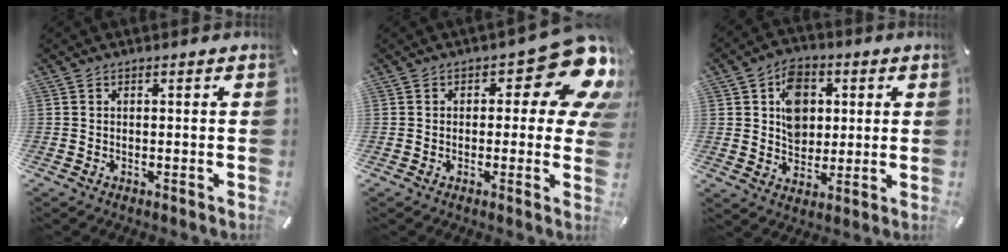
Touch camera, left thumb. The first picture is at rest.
{"total": 14.3, "force": [6.4, 6.3, 11.1], "torque": [-0.125, -0.052, 0.109]}
{"total": 9.4, "force": [2.1, 7.9, 4.7], "torque": [-0.068, 0.007, 0.038]}